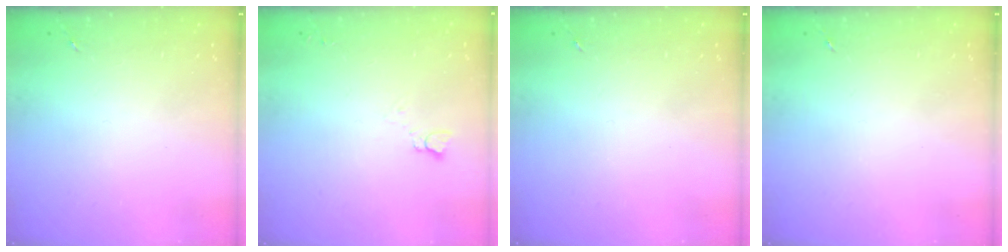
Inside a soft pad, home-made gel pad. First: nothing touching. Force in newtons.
{"total": 2.5, "press": 2.5, "slide": 0.2}
{"total": 0.0}
{"total": 0.0}